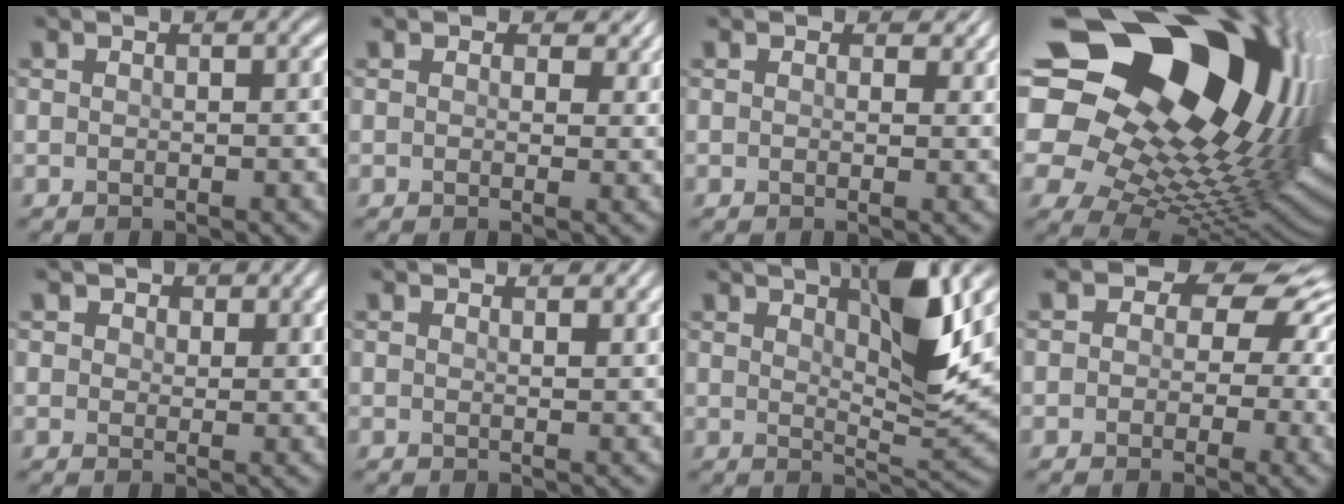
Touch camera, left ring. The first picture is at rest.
{"total": 1.3, "force": [1.0, 0.7, 0.2], "torque": [0.002, -0.003, 0.005]}
{"total": 1.0, "force": [0.8, 0.5, 0.0], "torque": [0.006, -0.002, 0.003]}
{"total": 21.9, "force": [8.0, 14.2, 14.7], "torque": [-0.249, 0.014, 0.147]}
{"total": 1.5, "force": [1.3, 0.7, -0.4], "torque": [0.007, -0.005, 0.010]}
{"total": 1.4, "force": [1.3, -0.2, -0.3], "torque": [0.004, -0.001, 0.011]}
{"total": 5.8, "force": [3.1, 0.8, 4.8], "torque": [-0.074, -0.004, 0.047]}
{"total": 5.7, "force": [1.3, 4.7, 3.0], "torque": [0.013, 0.023, -0.017]}